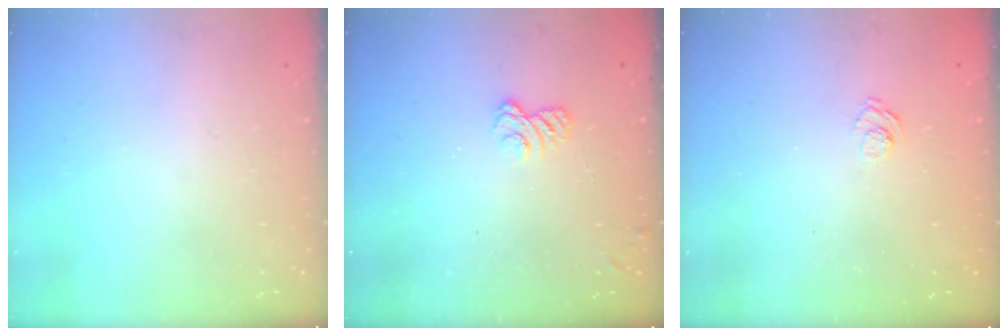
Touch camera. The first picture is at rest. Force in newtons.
{"total": 2.8, "press": 2.5, "slide": 1.4}
{"total": 3.7, "press": 3.4, "slide": 1.3}